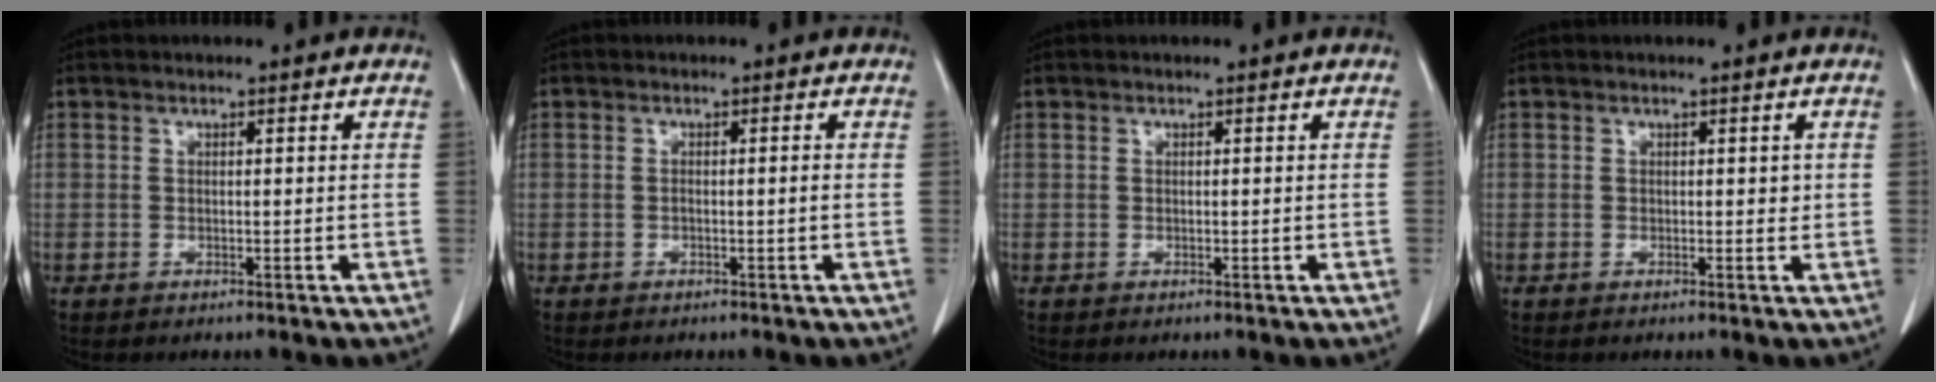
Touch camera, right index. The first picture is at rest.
{"total": 0.9, "force": [-0.3, 0.0, 0.9], "torque": [-0.016, 0.000, -0.002]}
{"total": 0.0}
{"total": 0.9, "force": [0.2, 0.6, 0.6], "torque": [-0.002, 0.001, 0.001]}